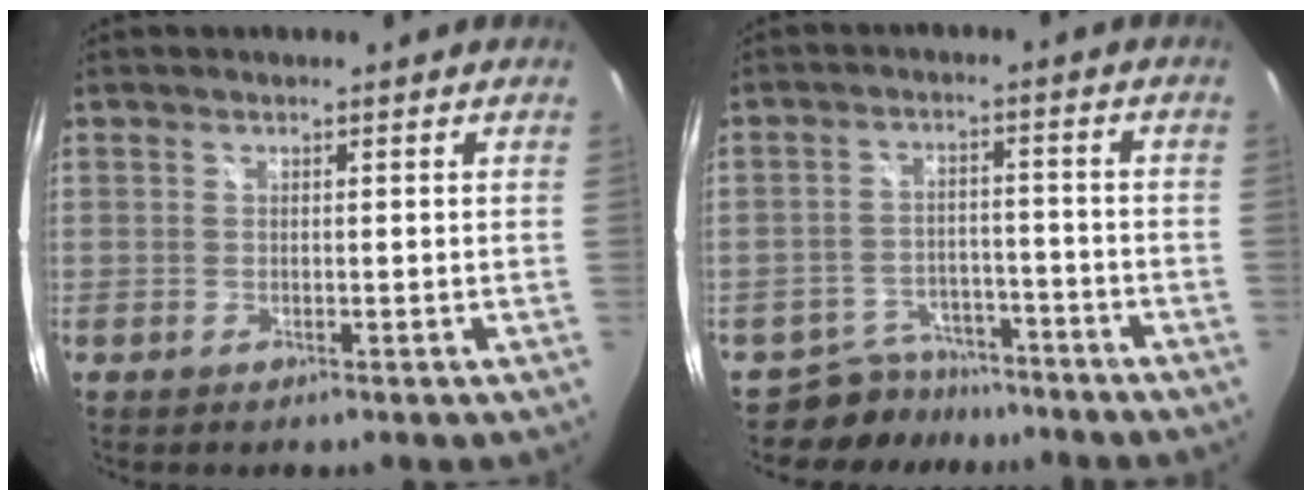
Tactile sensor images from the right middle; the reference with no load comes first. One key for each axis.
{"total": 7.2, "fx": -6.4, "fy": 3.3, "fz": 0.0, "tx": -0.015, "ty": 0.015, "tz": -0.097}